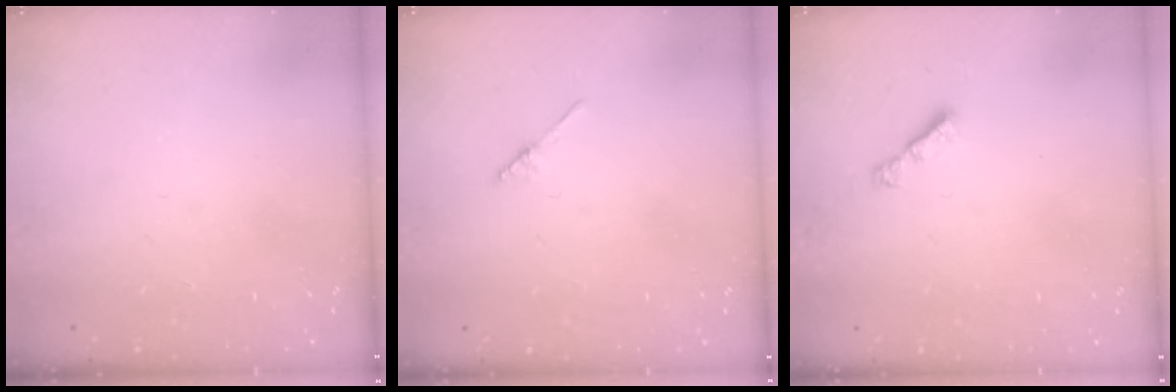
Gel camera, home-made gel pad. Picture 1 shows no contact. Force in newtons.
{"total": 2.1, "press": 2.1, "slide": 0.1}
{"total": 2.8, "press": 2.8, "slide": 0.7}